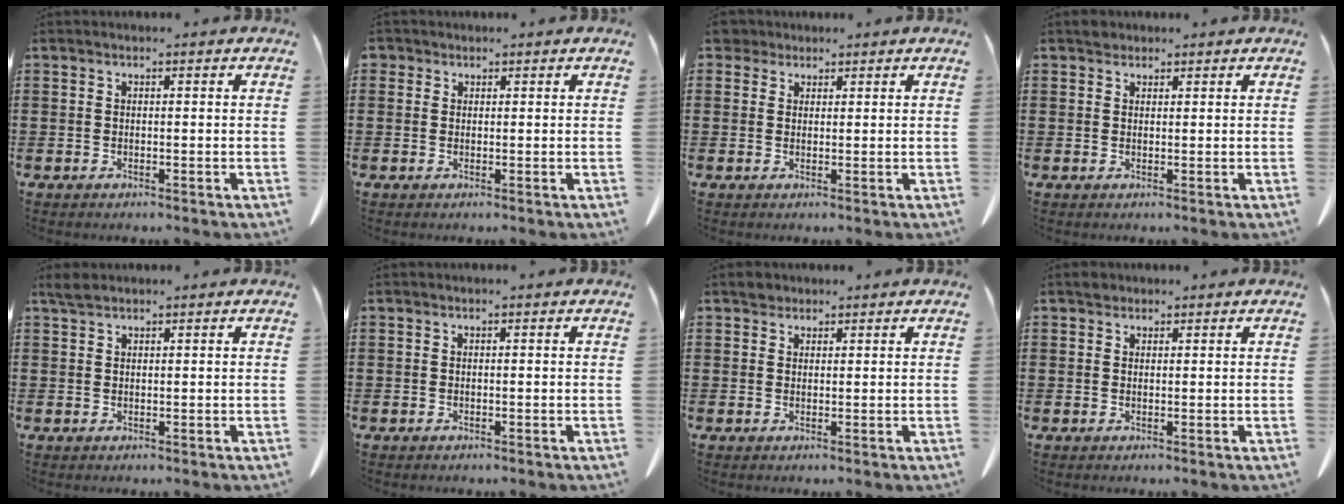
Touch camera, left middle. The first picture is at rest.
{"total": 1.1, "force": [0.7, 0.8, 0.2], "torque": [-0.008, 0.003, 0.015]}
{"total": 2.5, "force": [2.0, 1.5, 0.7], "torque": [-0.015, 0.005, 0.037]}
{"total": 1.5, "force": [1.3, 0.8, 0.2], "torque": [0.000, -0.002, 0.025]}
{"total": 1.7, "force": [1.3, 0.5, 0.9], "torque": [-0.022, 0.001, 0.026]}
{"total": 0.0}
{"total": 1.8, "force": [1.5, 0.9, 0.2], "torque": [-0.001, -0.001, 0.030]}
{"total": 1.3, "force": [1.0, 0.7, 0.2], "torque": [-0.007, 0.002, 0.022]}